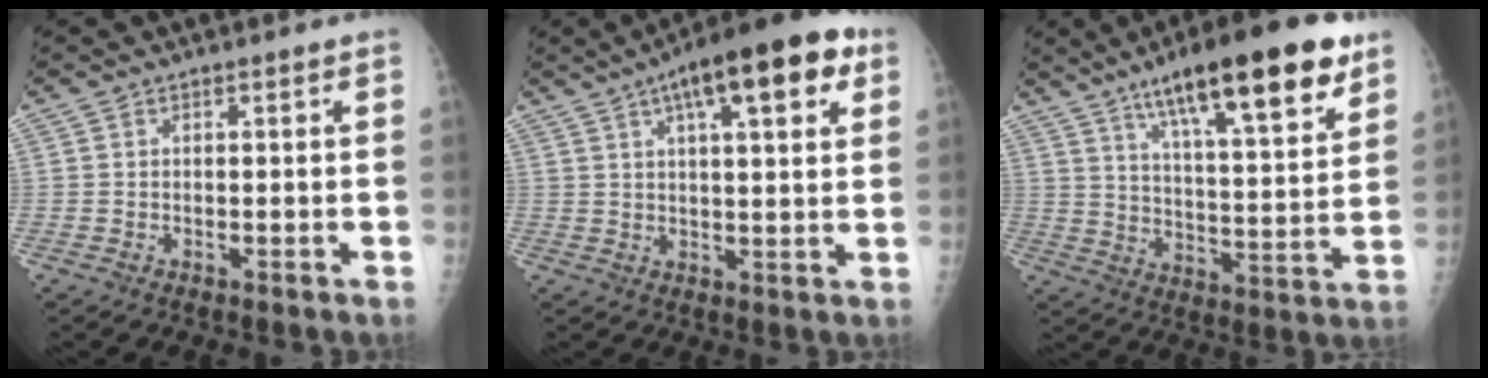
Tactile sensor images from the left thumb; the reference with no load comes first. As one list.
[{"total": 16.3, "force": [7.5, 5.1, 13.5], "torque": [-0.177, 0.007, 0.103]}, {"total": 22.0, "force": [13.3, 5.3, 16.7], "torque": [-0.232, -0.044, 0.208]}]